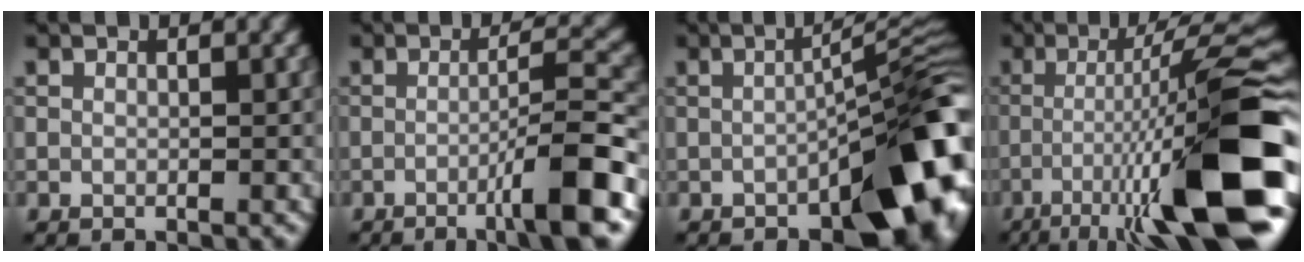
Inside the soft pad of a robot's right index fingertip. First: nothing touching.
{"total": 6.9, "force": [-2.7, 0.6, 6.3], "torque": [-0.086, 0.014, -0.056]}
{"total": 10.3, "force": [-4.7, 3.2, 8.6], "torque": [-0.096, 0.013, -0.073]}
{"total": 13.8, "force": [-5.3, 1.7, 12.6], "torque": [-0.184, 0.015, -0.081]}